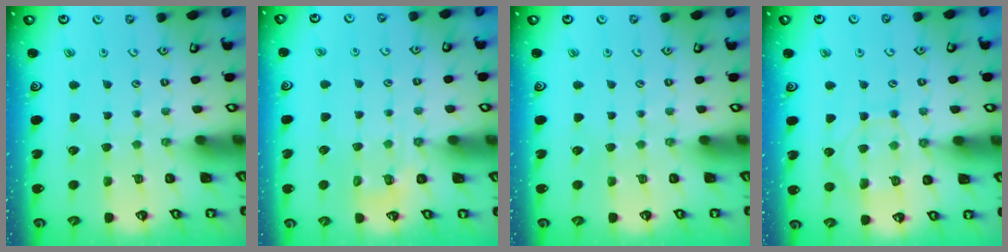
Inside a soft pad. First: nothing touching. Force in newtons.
{"total": 2.9, "press": 2.6, "slide": 1.2}
{"total": 0.0}
{"total": 9.5, "press": 9.4, "slide": 1.0}